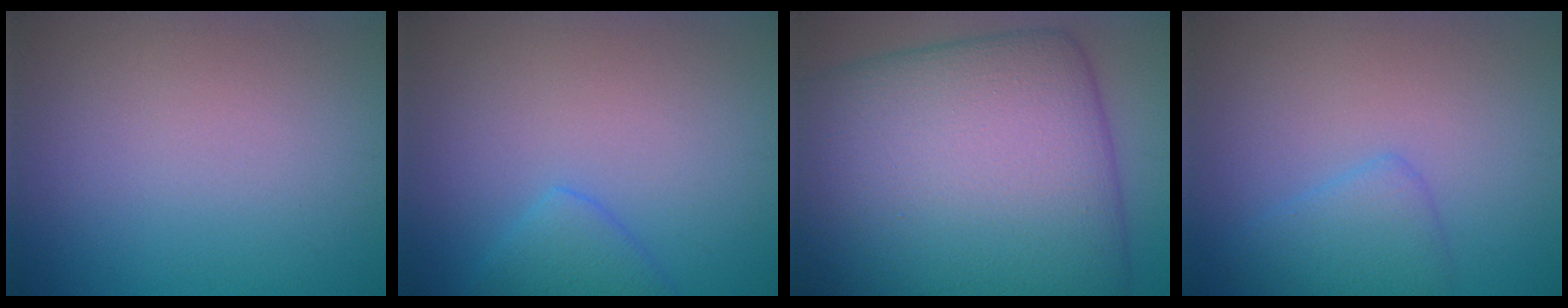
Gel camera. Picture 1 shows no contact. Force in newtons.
{"total": 2.7, "press": 2.7, "slide": 0.2}
{"total": 20.0, "press": 20.0, "slide": 0.3}
{"total": 2.6, "press": 2.6, "slide": 0.1}